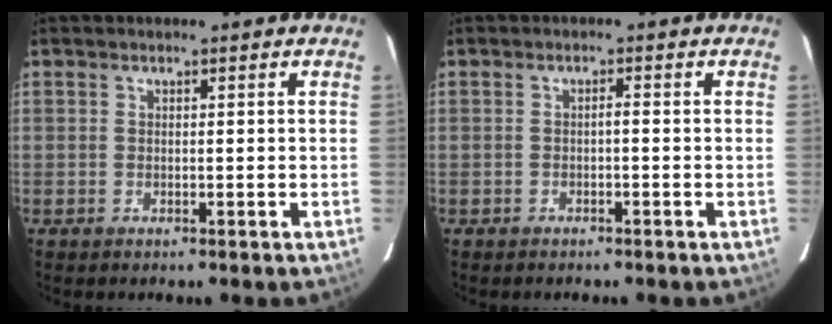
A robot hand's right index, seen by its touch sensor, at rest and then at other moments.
{"total": 0.8, "force": [-0.3, 0.1, 0.8], "torque": [-0.011, 0.003, -0.006]}